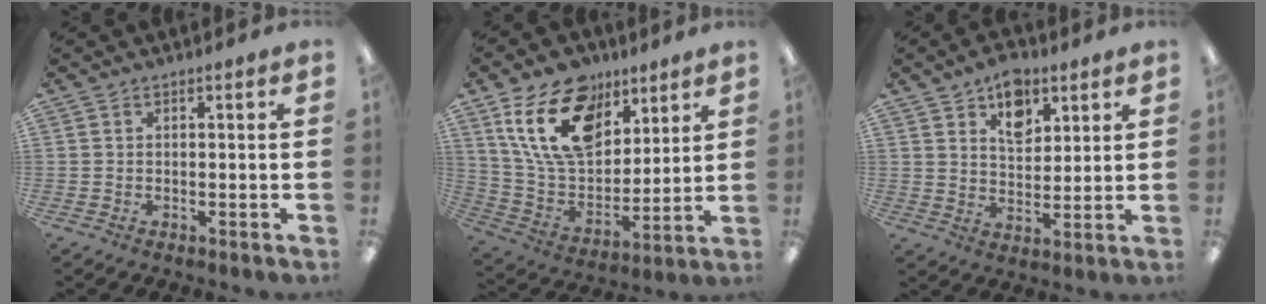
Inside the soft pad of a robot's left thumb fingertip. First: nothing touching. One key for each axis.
{"total": 20.4, "fx": 10.7, "fy": 12.8, "fz": 11.8, "tx": -0.215, "ty": -0.036, "tz": 0.197}
{"total": 8.9, "fx": 5.7, "fy": 5.3, "fz": 4.3, "tx": -0.047, "ty": -0.026, "tz": 0.097}